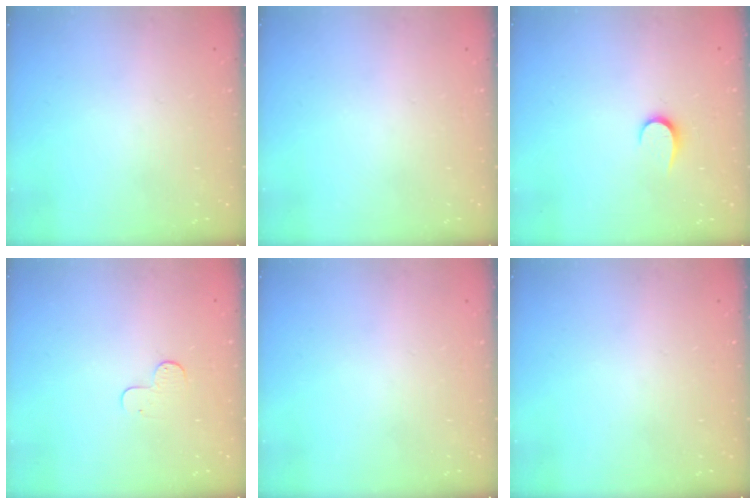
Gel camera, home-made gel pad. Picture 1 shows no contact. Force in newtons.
{"total": 0.0}
{"total": 5.0, "press": 5.0, "slide": 0.5}
{"total": 4.8, "press": 4.8, "slide": 0.5}
{"total": 0.0}
{"total": 0.0}